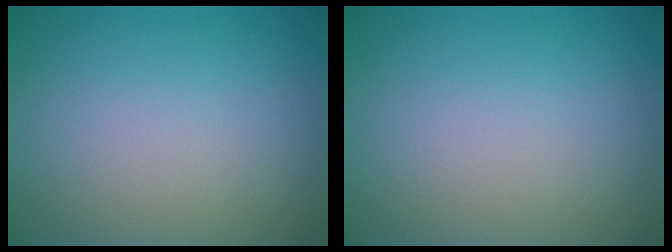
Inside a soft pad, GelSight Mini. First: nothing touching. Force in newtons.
{"total": 0.0}